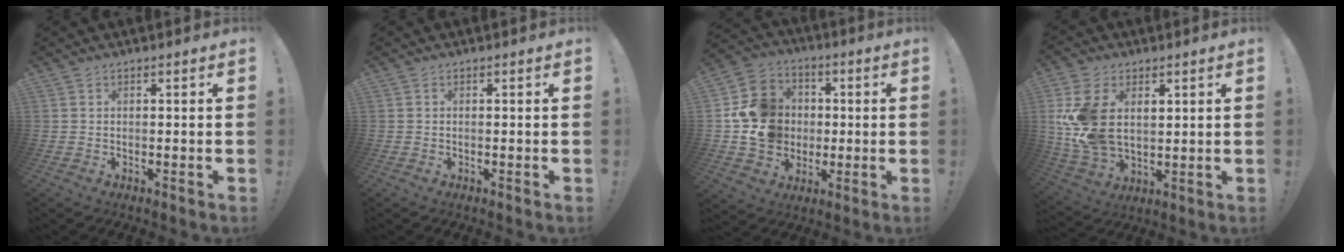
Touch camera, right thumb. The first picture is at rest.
{"total": 0.0}
{"total": 14.2, "force": [-0.1, 13.2, 5.2], "torque": [-0.062, 0.014, 0.009]}
{"total": 15.2, "force": [4.1, 10.4, 10.3], "torque": [-0.194, -0.024, 0.081]}